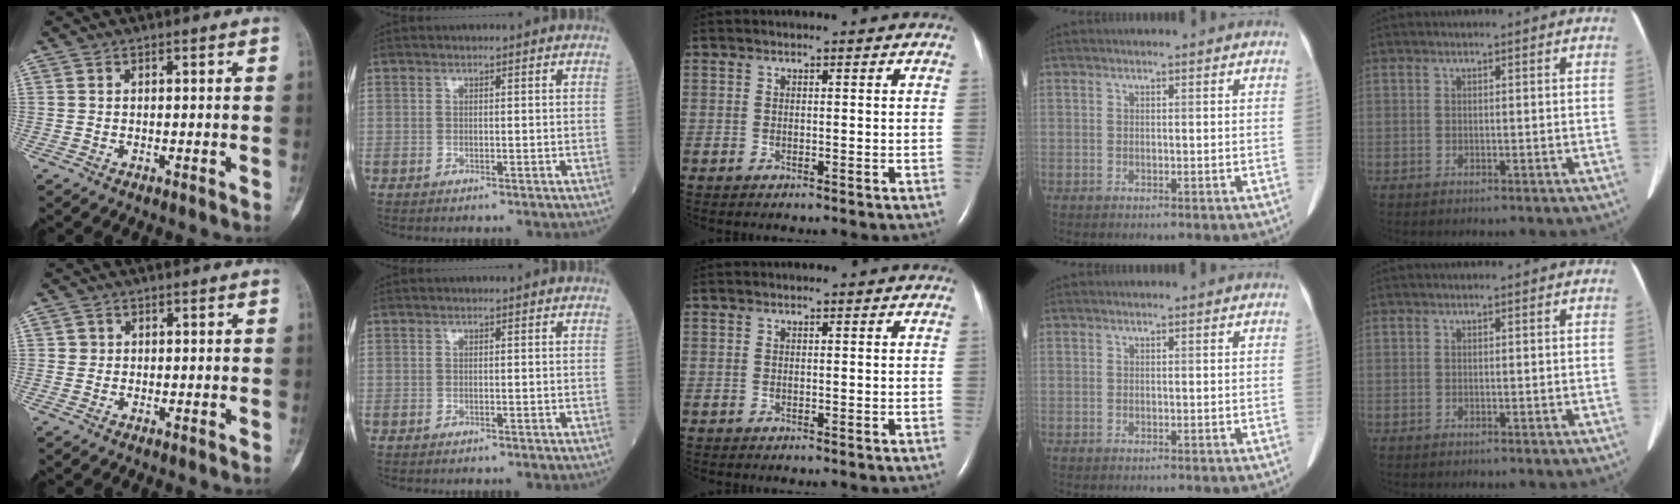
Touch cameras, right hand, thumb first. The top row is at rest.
{"thumb": {"total": 1.0, "force": [0.1, 1.0, 0.0], "torque": [0.007, 0.004, 0.000]}}